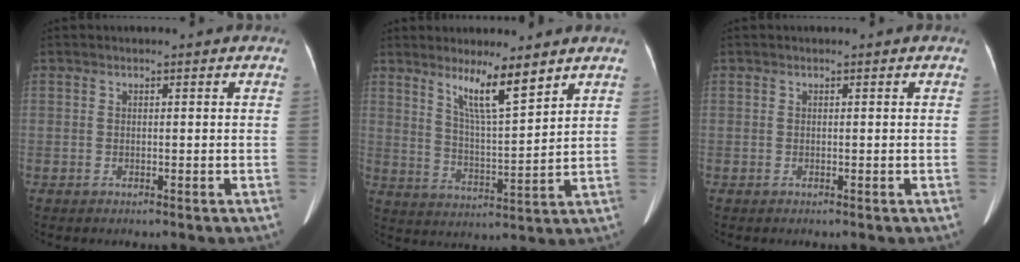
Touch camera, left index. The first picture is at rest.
{"total": 8.0, "force": [5.7, 0.2, 5.6], "torque": [-0.104, -0.013, 0.104]}
{"total": 0.0}